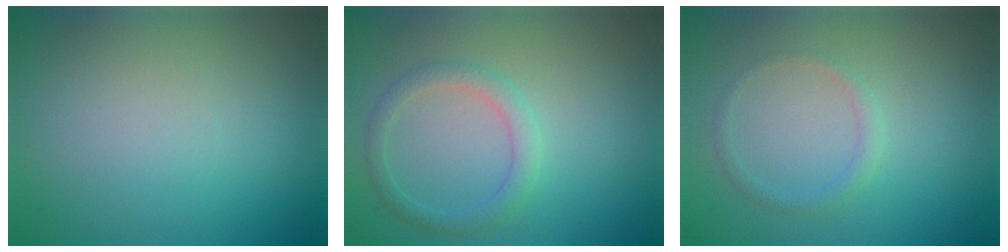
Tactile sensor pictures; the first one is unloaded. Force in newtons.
{"total": 2.0, "press": 2.0, "slide": 0.1}
{"total": 1.2, "press": 1.2, "slide": 0.0}